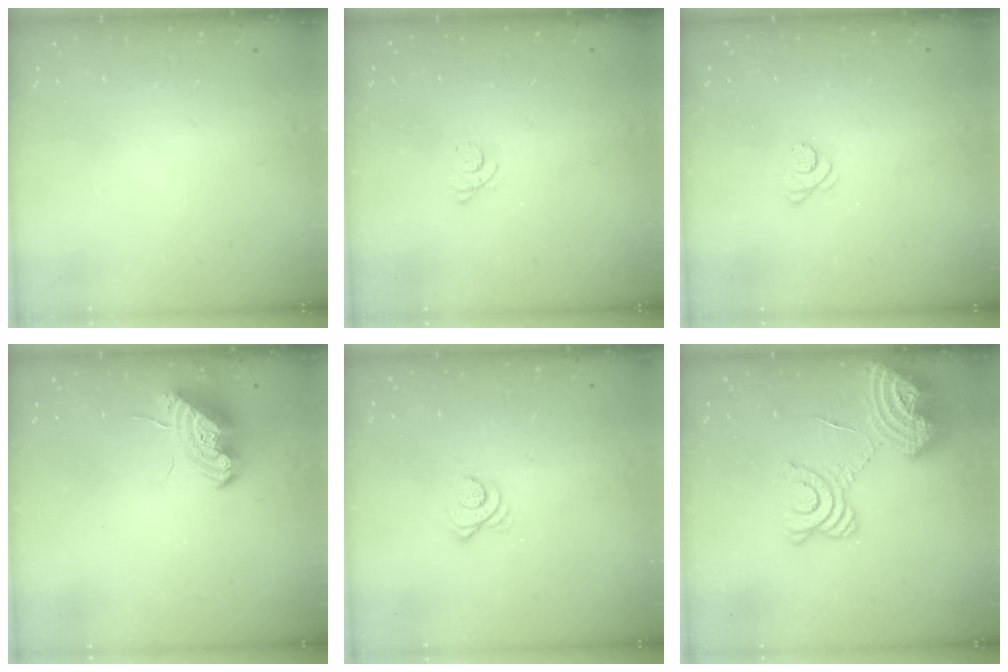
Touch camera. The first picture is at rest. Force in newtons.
{"total": 2.3, "press": 2.3, "slide": 0.3}
{"total": 3.6, "press": 3.6, "slide": 0.4}
{"total": 9.7, "press": 9.6, "slide": 0.6}
{"total": 3.7, "press": 3.7, "slide": 0.1}
{"total": 16.7, "press": 16.6, "slide": 1.2}